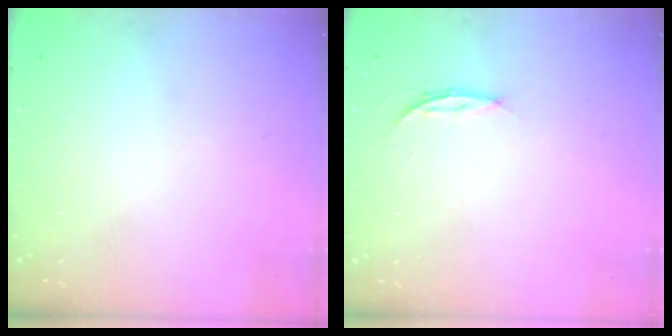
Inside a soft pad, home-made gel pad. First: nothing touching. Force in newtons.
{"total": 3.8, "press": 3.8, "slide": 0.3}